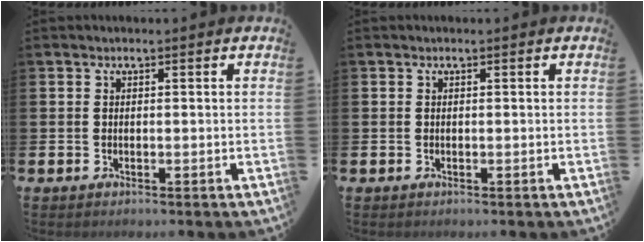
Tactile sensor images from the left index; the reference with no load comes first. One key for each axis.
{"total": 0.0}